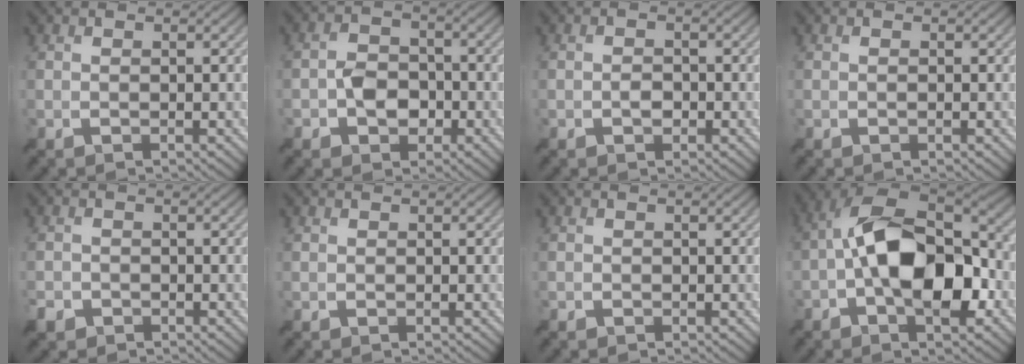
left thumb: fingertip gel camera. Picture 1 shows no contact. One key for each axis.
{"total": 4.2, "fx": -1.5, "fy": 3.0, "fz": 2.5, "tx": -0.046, "ty": 0.004, "tz": -0.034}
{"total": 1.5, "fx": -0.6, "fy": 1.0, "fz": 0.9, "tx": -0.016, "ty": 0.001, "tz": -0.013}
{"total": 0.0}
{"total": 1.9, "fx": -1.4, "fy": 1.3, "fz": 0.5, "tx": -0.014, "ty": -0.003, "tz": -0.036}
{"total": 0.0}
{"total": 0.0}
{"total": 15.6, "fx": -2.6, "fy": 7.5, "fz": 13.4, "tx": -0.229, "ty": 0.024, "tz": -0.060}